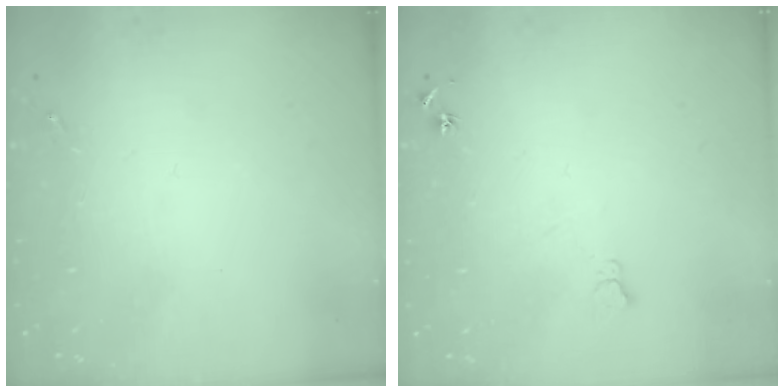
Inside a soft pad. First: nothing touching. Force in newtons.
{"total": 6.2, "press": 6.1, "slide": 0.8}